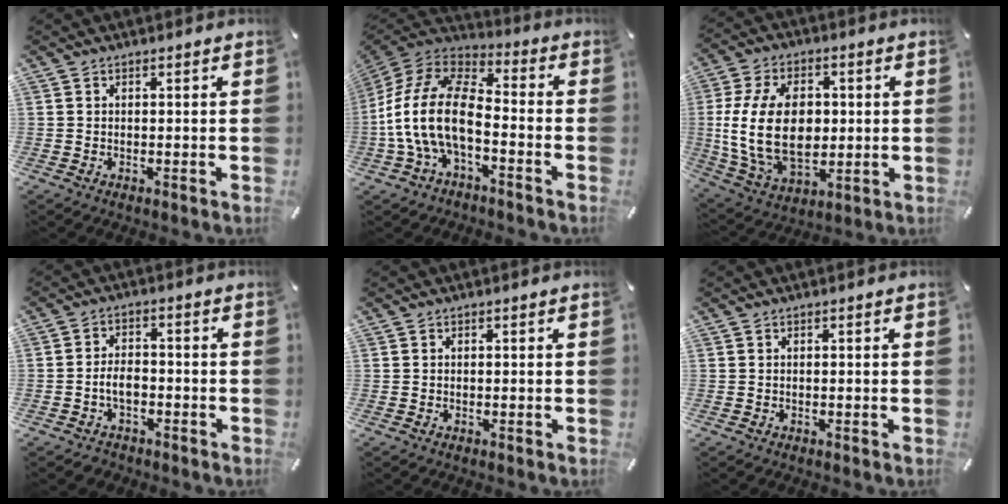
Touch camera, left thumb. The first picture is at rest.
{"total": 16.9, "force": [-6.2, 9.1, 12.8], "torque": [-0.267, 0.024, -0.110]}
{"total": 18.6, "force": [0.5, 12.7, 13.5], "torque": [-0.289, -0.002, 0.009]}
{"total": 5.0, "force": [-1.6, 3.5, 3.2], "torque": [-0.064, 0.011, -0.031]}
{"total": 0.0}
{"total": 0.0}